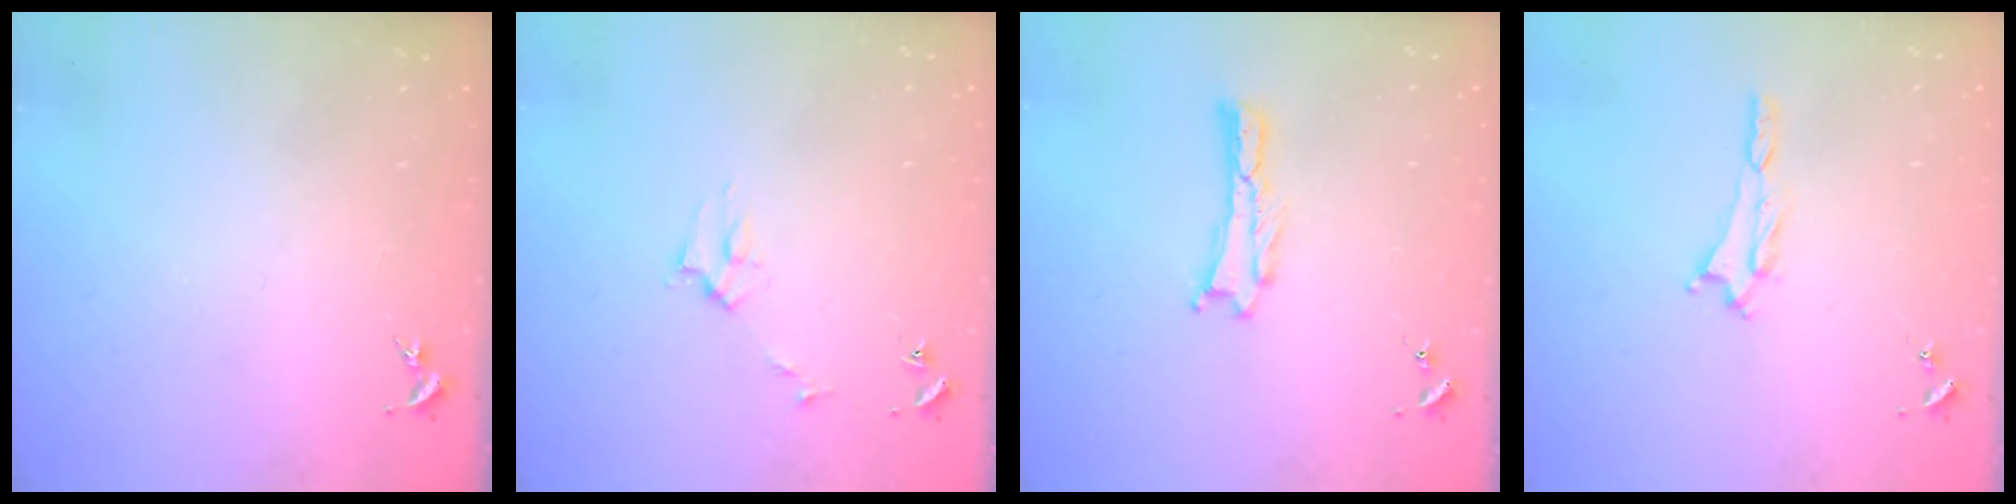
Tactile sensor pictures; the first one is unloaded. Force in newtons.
{"total": 2.7, "press": 2.7, "slide": 0.3}
{"total": 0.0}
{"total": 1.2, "press": 1.2, "slide": 0.2}